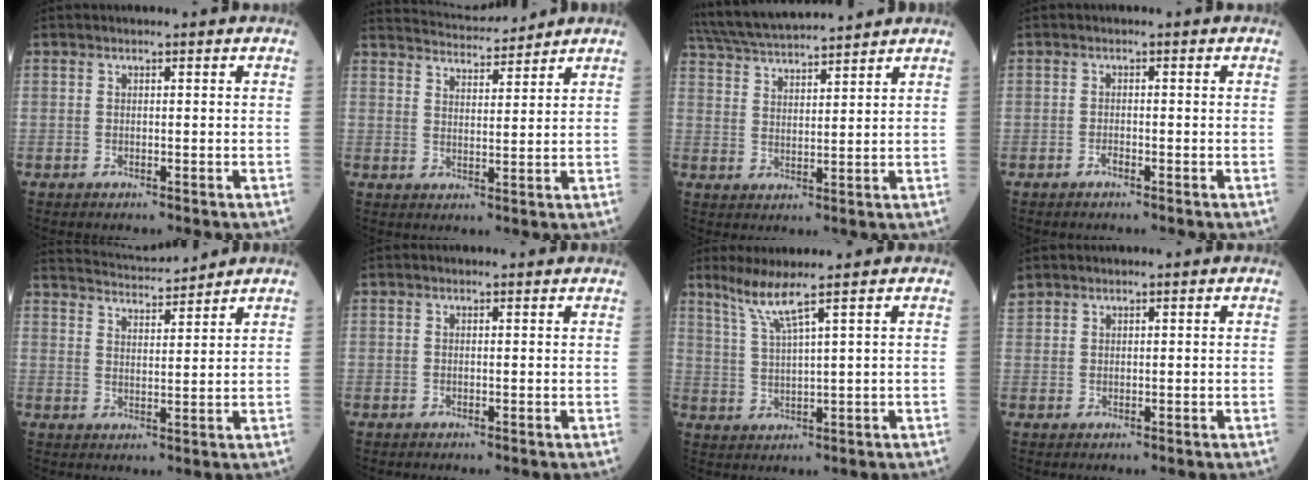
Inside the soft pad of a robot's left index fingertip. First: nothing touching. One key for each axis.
{"total": 9.9, "fx": 9.7, "fy": 0.4, "fz": 2.0, "tx": -0.037, "ty": 0.018, "tz": 0.151}
{"total": 12.5, "fx": 11.7, "fy": 0.7, "fz": 4.5, "tx": -0.091, "ty": 0.029, "tz": 0.201}
{"total": 0.6, "fx": -0.6, "fy": 0.1, "fz": 0.3, "tx": -0.003, "ty": 0.001, "tz": -0.011}
{"total": 9.7, "fx": 9.5, "fy": -0.2, "fz": 1.8, "tx": -0.039, "ty": 0.019, "tz": 0.153}
{"total": 1.0, "fx": 1.0, "fy": 0.1, "fz": 0.1, "tx": -0.010, "ty": 0.004, "tz": 0.013}
{"total": 4.7, "fx": 3.3, "fy": -1.4, "fz": 3.1, "tx": -0.065, "ty": -0.004, "tz": 0.072}
{"total": 2.1, "fx": 1.8, "fy": 1.0, "fz": 0.2, "tx": -0.010, "ty": 0.015, "tz": 0.038}